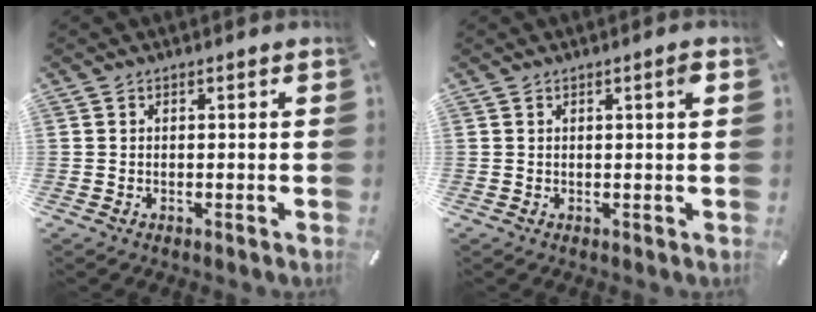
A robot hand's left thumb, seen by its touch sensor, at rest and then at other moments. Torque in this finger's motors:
{"motor_torque": [0.31, 0.16, 0.25, 0.12, 0.00]}